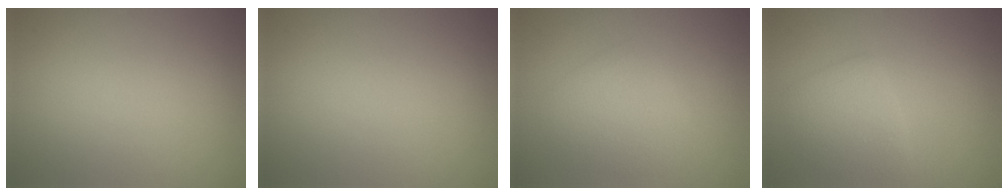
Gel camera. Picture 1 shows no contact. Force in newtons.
{"total": 0.0}
{"total": 2.8, "press": 2.8, "slide": 0.1}
{"total": 2.9, "press": 2.9, "slide": 0.2}